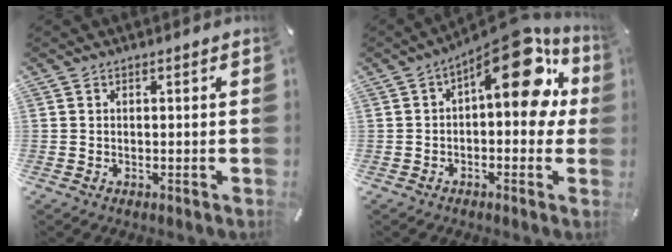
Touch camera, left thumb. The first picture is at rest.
{"total": 17.5, "force": [6.6, 8.0, 14.1], "torque": [-0.182, -0.050, 0.104]}